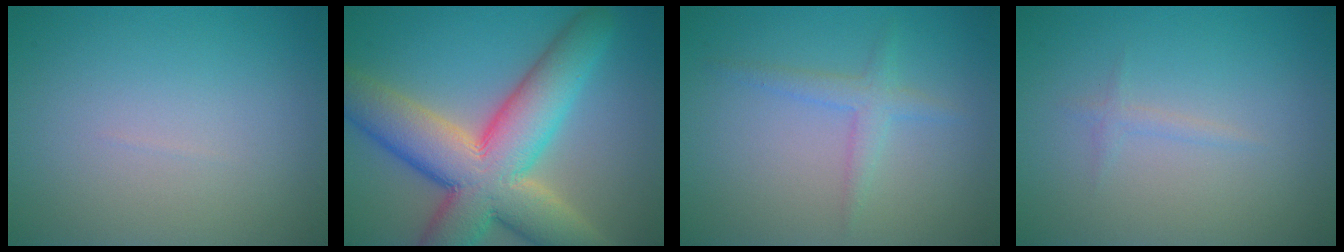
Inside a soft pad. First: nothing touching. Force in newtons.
{"total": 12.6, "press": 12.6, "slide": 0.9}
{"total": 2.0, "press": 2.0, "slide": 0.0}
{"total": 0.8, "press": 0.8, "slide": 0.0}